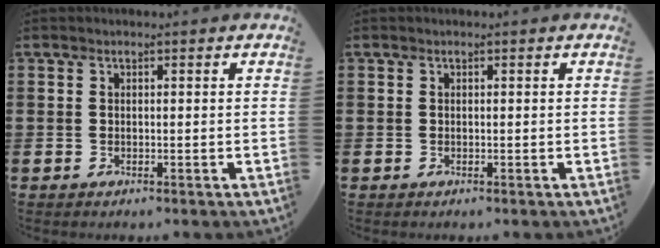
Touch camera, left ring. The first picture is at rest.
{"total": 0.0}